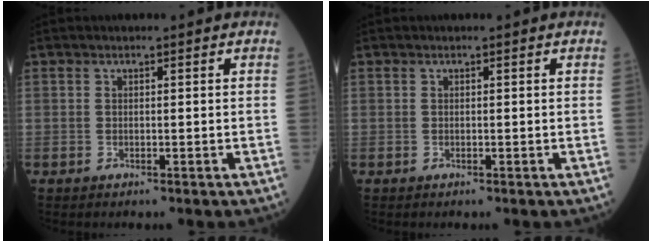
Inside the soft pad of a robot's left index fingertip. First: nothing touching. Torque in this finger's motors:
{"motor_torque": [0.10, 0.05, -0.01, 0.00]}